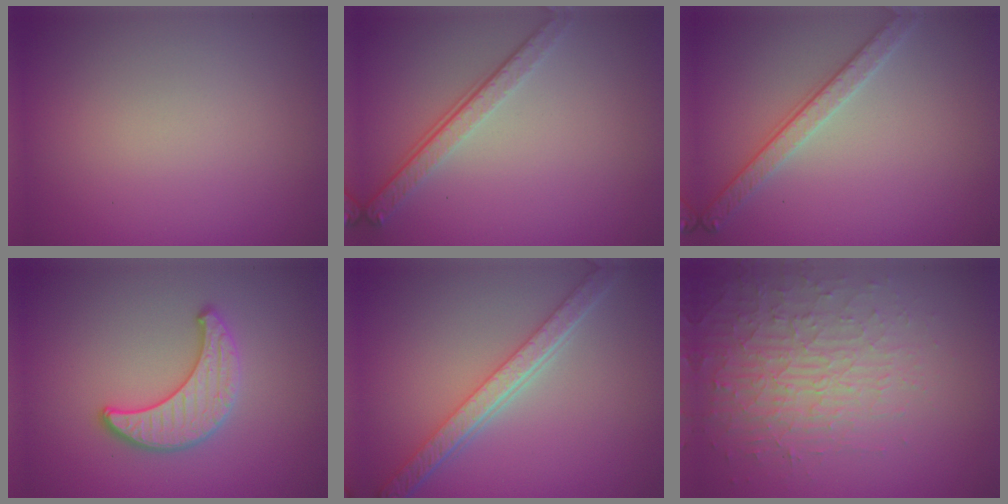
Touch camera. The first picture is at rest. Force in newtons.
{"total": 3.8, "press": 2.8, "slide": 2.6}
{"total": 2.8, "press": 2.7, "slide": 0.7}
{"total": 3.2, "press": 3.2, "slide": 0.4}
{"total": 5.4, "press": 4.2, "slide": 3.4}
{"total": 3.9, "press": 3.8, "slide": 0.8}